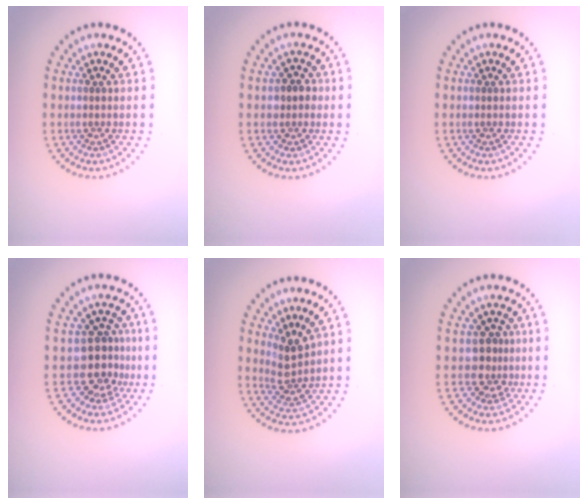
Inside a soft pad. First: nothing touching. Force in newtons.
{"total": 1.8, "press": 1.6, "slide": 0.9}
{"total": 0.0}
{"total": 3.3, "press": 2.5, "slide": 2.2}
{"total": 2.6, "press": 2.0, "slide": 1.7}
{"total": 2.5, "press": 1.8, "slide": 1.7}